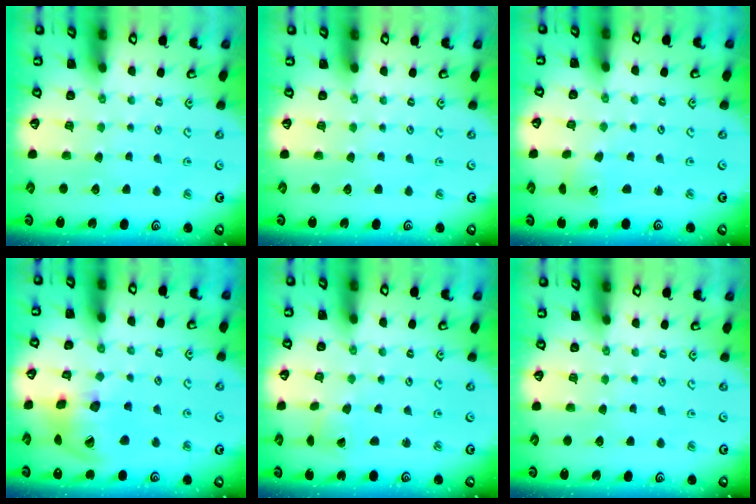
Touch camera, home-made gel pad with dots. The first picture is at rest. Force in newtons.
{"total": 0.0}
{"total": 2.3, "press": 2.3, "slide": 0.3}
{"total": 16.5, "press": 16.4, "slide": 2.4}
{"total": 2.4, "press": 2.4, "slide": 0.2}
{"total": 0.0}